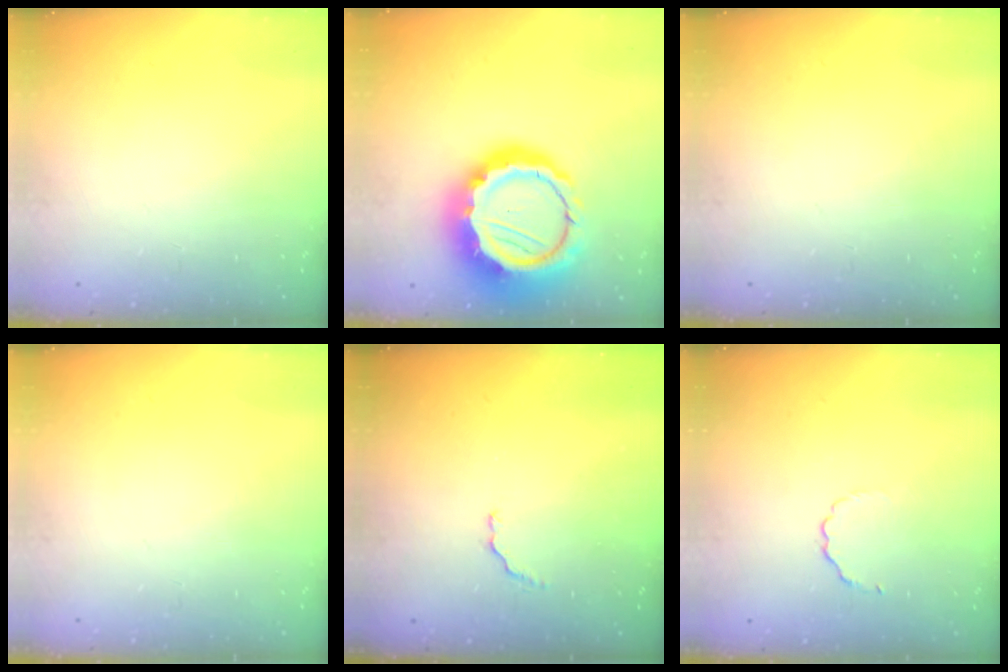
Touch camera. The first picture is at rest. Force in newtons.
{"total": 20.7, "press": 20.3, "slide": 4.1}
{"total": 0.0}
{"total": 0.0}
{"total": 2.6, "press": 2.5, "slide": 0.9}
{"total": 2.7, "press": 2.5, "slide": 0.9}